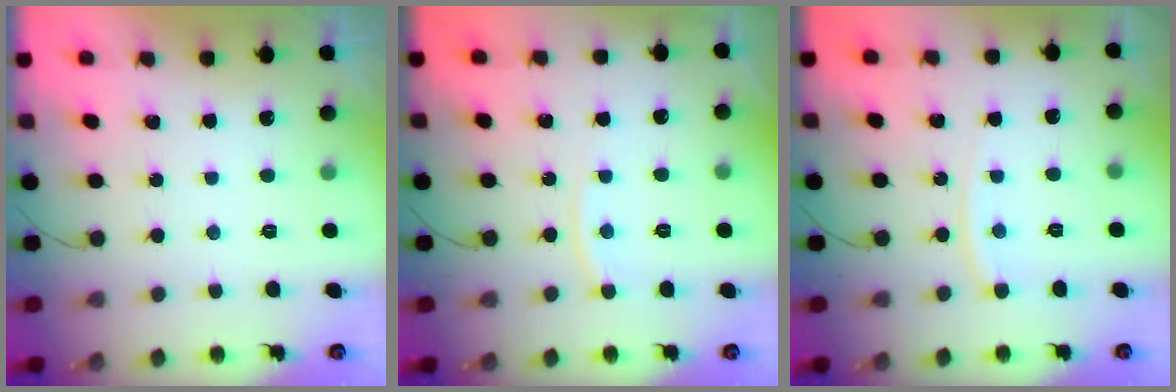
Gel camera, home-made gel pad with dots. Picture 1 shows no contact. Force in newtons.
{"total": 5.1, "press": 5.1, "slide": 0.6}
{"total": 5.7, "press": 5.6, "slide": 0.8}